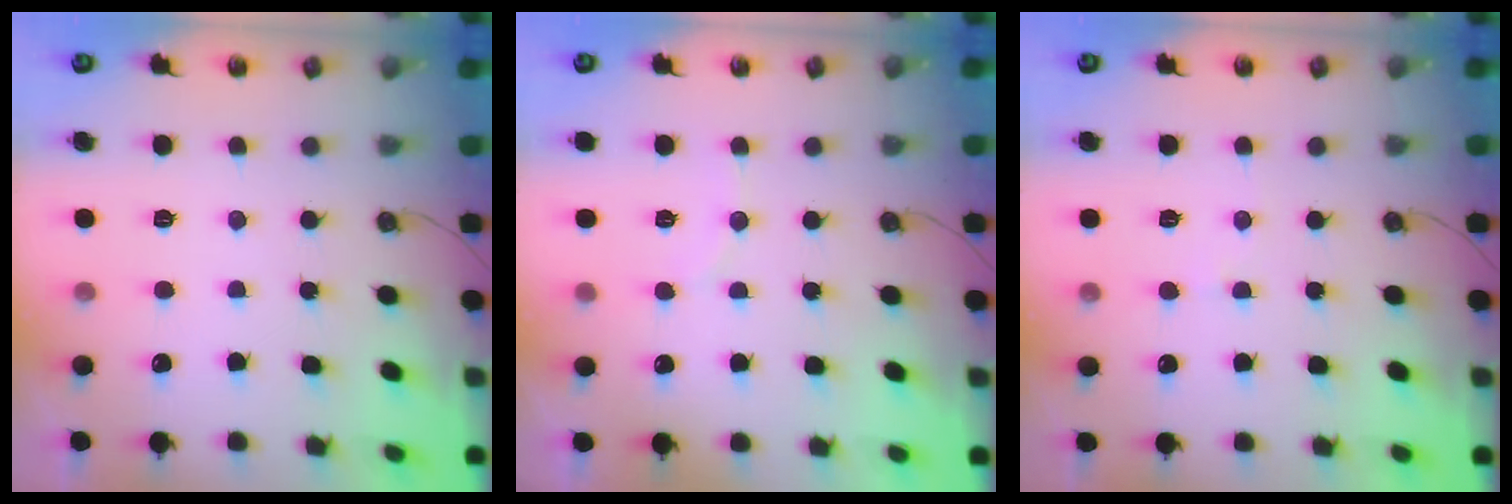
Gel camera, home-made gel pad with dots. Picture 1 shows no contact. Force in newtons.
{"total": 3.8, "press": 3.7, "slide": 0.6}
{"total": 5.0, "press": 5.0, "slide": 0.6}